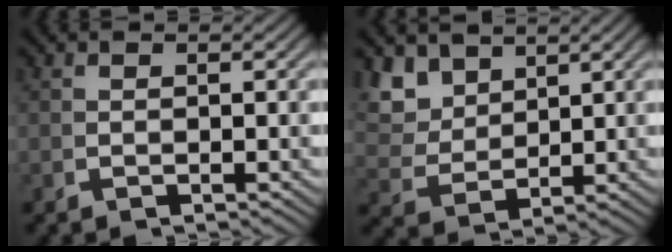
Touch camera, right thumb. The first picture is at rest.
{"total": 5.5, "force": [2.4, 3.8, 3.2], "torque": [-0.085, -0.016, 0.058]}